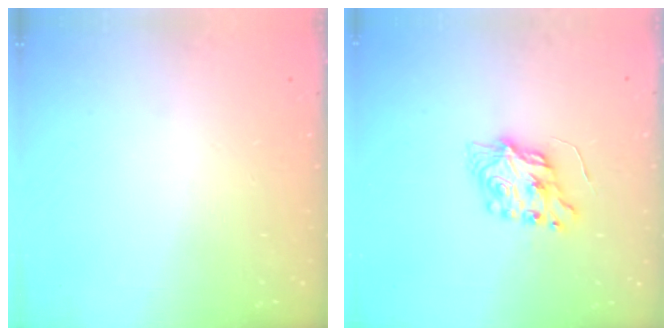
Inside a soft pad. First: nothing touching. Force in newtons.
{"total": 7.3, "press": 7.3, "slide": 0.2}